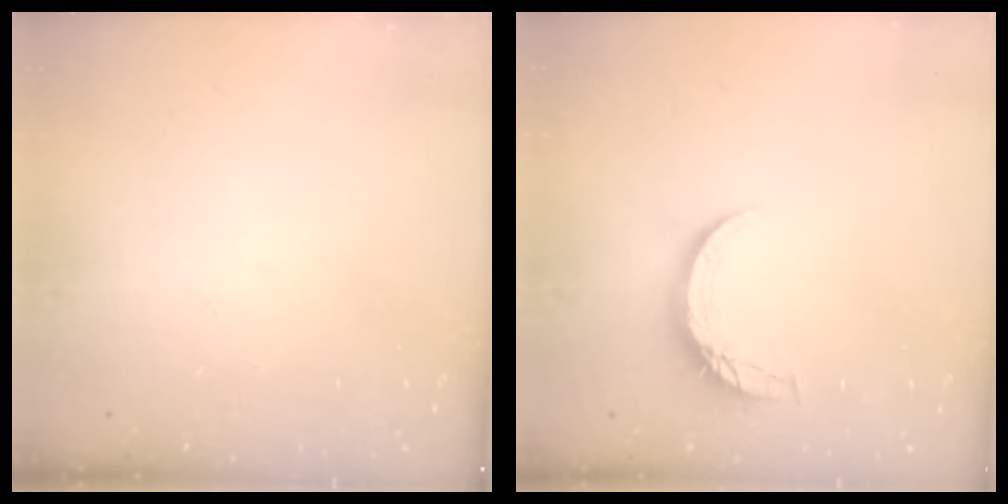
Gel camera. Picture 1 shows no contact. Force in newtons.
{"total": 6.6, "press": 6.5, "slide": 0.6}